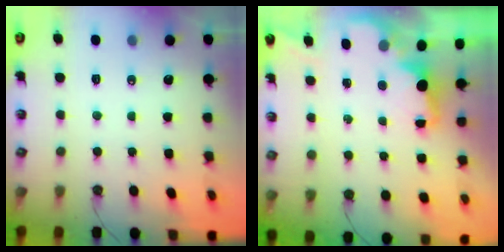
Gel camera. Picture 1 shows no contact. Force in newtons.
{"total": 1.7, "press": 1.6, "slide": 0.6}